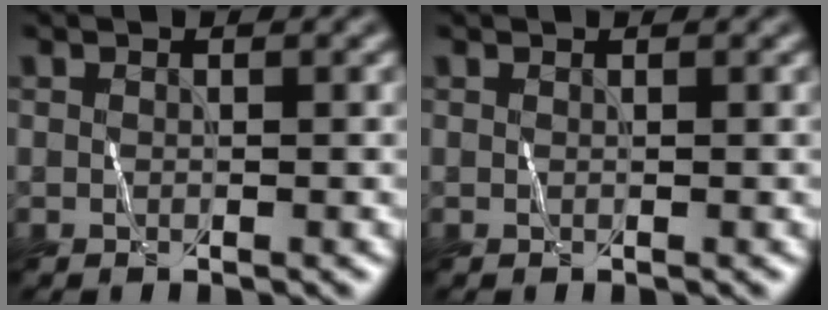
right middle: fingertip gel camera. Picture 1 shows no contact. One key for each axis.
{"total": 0.7, "fx": 0.7, "fy": -0.1, "fz": 0.1, "tx": -0.008, "ty": 0.000, "tz": 0.007}